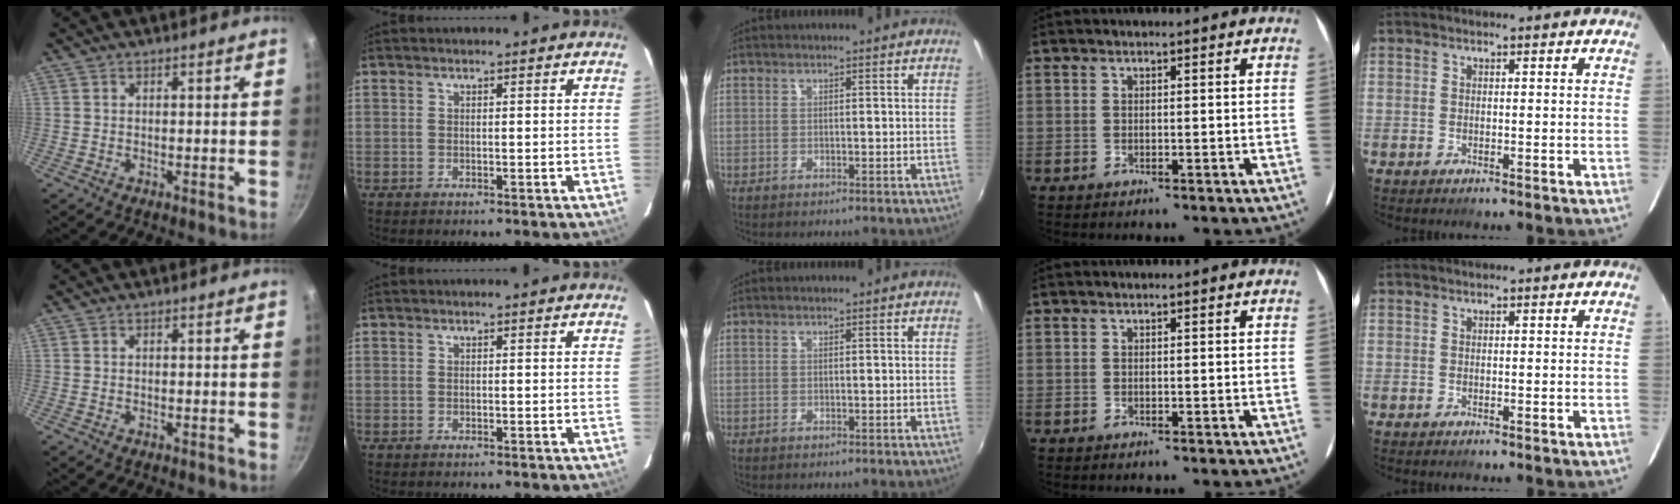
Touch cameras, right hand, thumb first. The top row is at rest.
{}